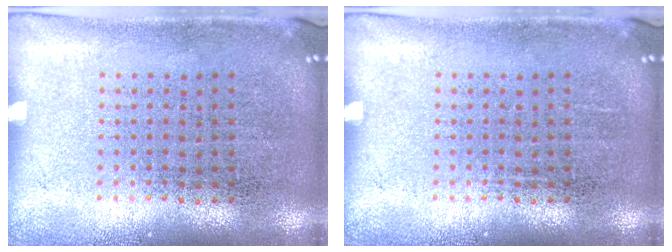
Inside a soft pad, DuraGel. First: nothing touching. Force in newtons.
{"total": 0.0}